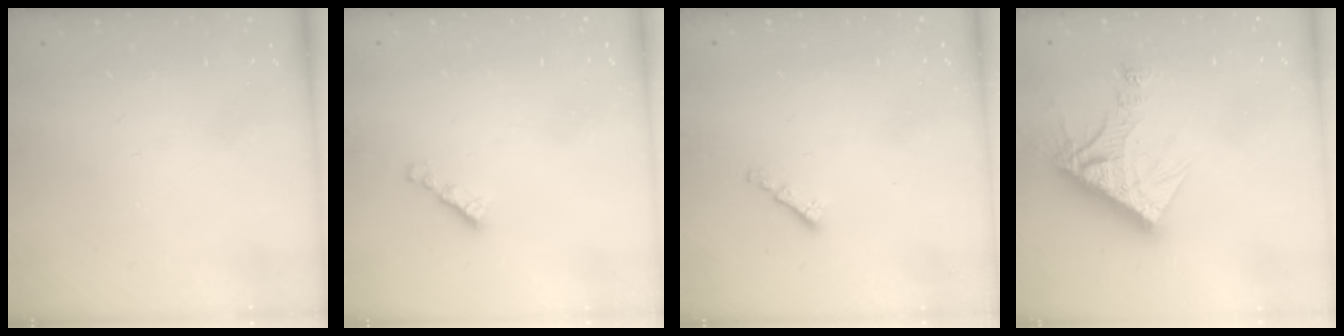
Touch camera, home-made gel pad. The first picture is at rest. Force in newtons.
{"total": 2.7, "press": 2.6, "slide": 0.7}
{"total": 1.2, "press": 1.1, "slide": 0.5}
{"total": 13.5, "press": 13.5, "slide": 1.1}